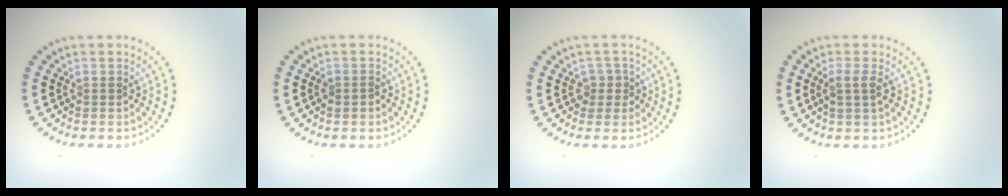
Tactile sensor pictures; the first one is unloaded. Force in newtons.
{"total": 0.8, "press": 0.8, "slide": 0.2}
{"total": 1.6, "press": 1.3, "slide": 1.0}
{"total": 1.5, "press": 1.4, "slide": 0.6}